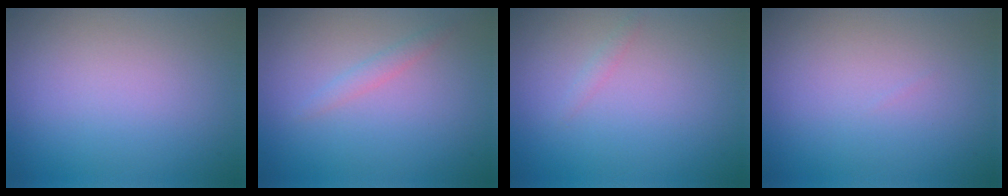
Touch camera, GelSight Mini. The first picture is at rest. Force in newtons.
{"total": 1.1, "press": 1.1, "slide": 0.2}
{"total": 0.7, "press": 0.7, "slide": 0.0}
{"total": 0.0}